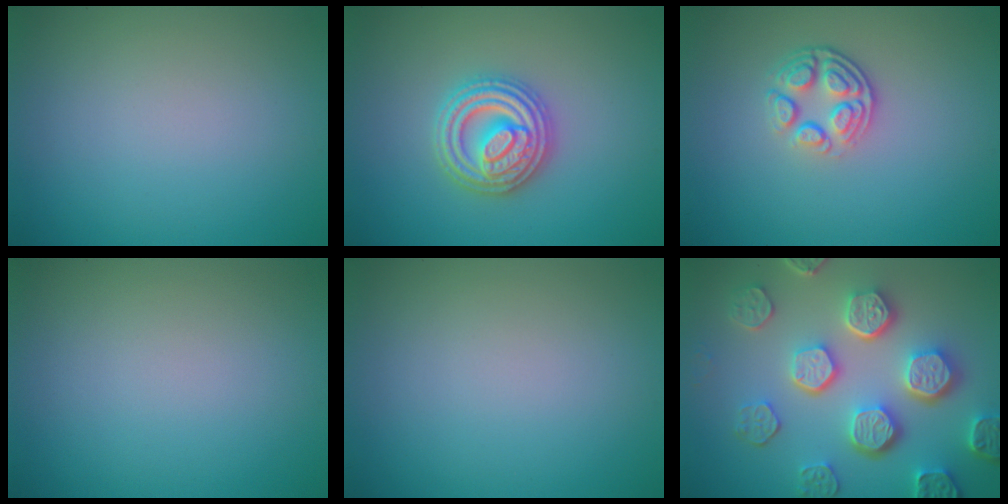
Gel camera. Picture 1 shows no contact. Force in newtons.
{"total": 4.9, "press": 4.8, "slide": 0.8}
{"total": 3.7, "press": 2.8, "slide": 2.5}
{"total": 0.0}
{"total": 0.0}
{"total": 7.5, "press": 5.9, "slide": 4.6}